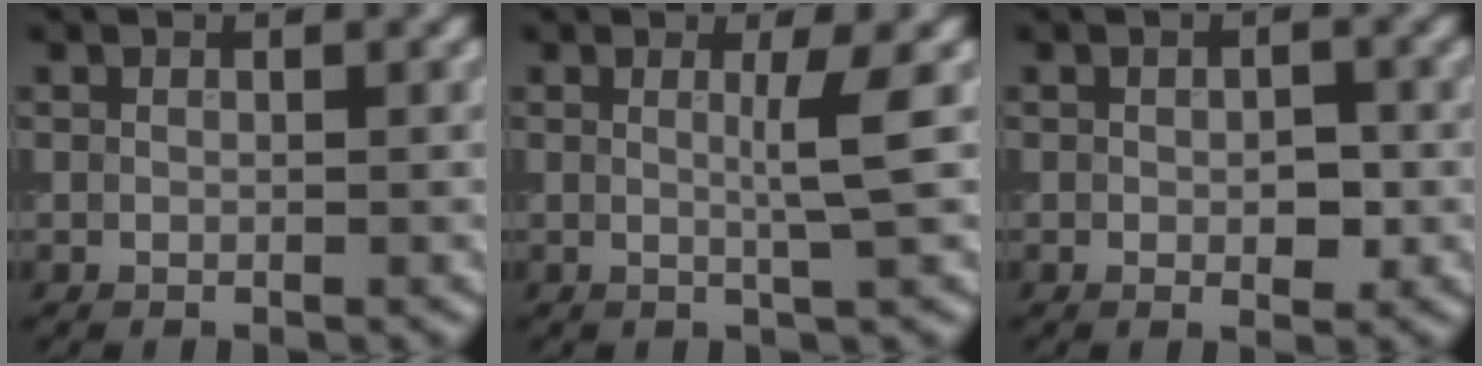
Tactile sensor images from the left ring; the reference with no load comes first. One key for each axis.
{"total": 2.6, "fx": 0.3, "fy": 0.4, "fz": 2.6, "tx": -0.042, "ty": -0.001, "tz": -0.001}
{"total": 2.0, "fx": -0.2, "fy": 1.0, "fz": 1.7, "tx": -0.023, "ty": -0.003, "tz": -0.001}